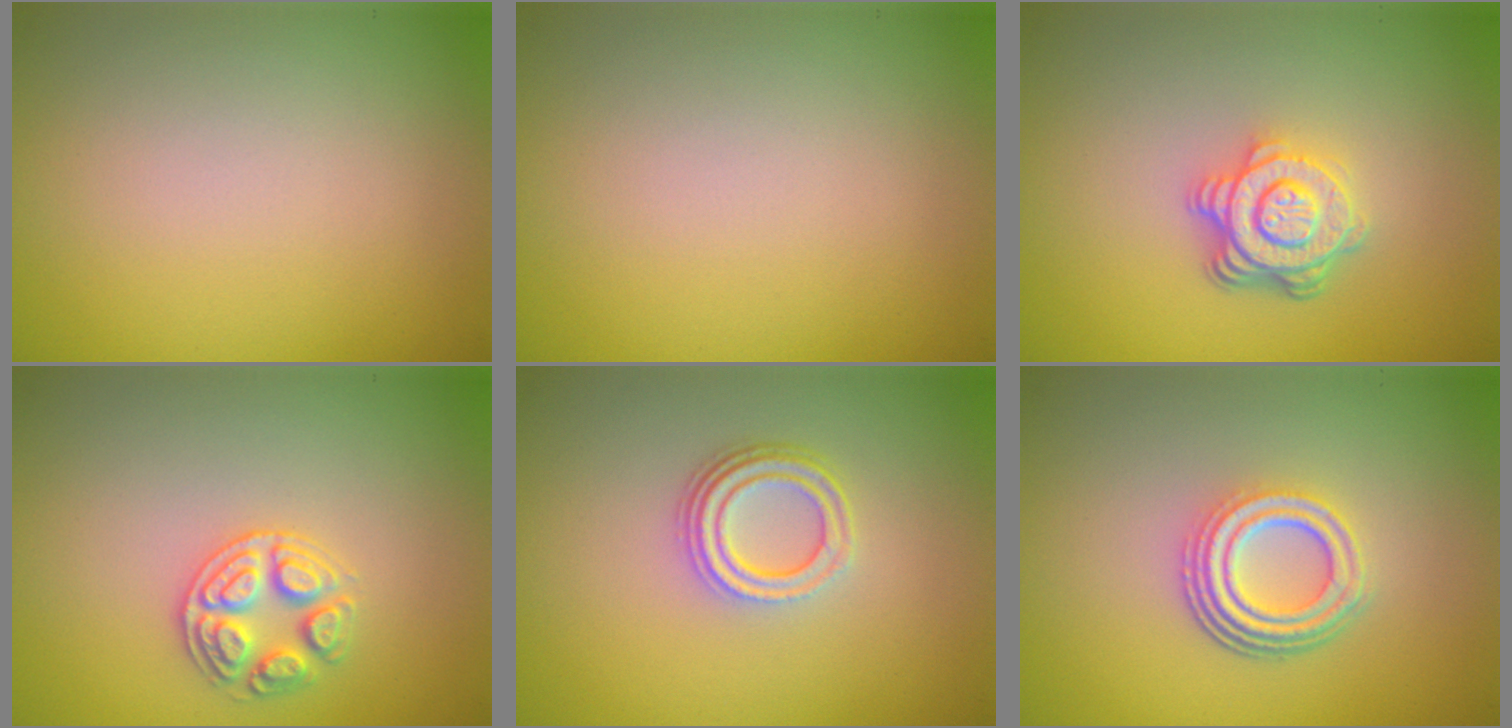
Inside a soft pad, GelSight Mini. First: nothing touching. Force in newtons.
{"total": 0.0}
{"total": 4.5, "press": 3.3, "slide": 3.1}
{"total": 2.6, "press": 2.6, "slide": 0.5}
{"total": 3.3, "press": 2.4, "slide": 2.2}
{"total": 4.5, "press": 3.3, "slide": 3.1}